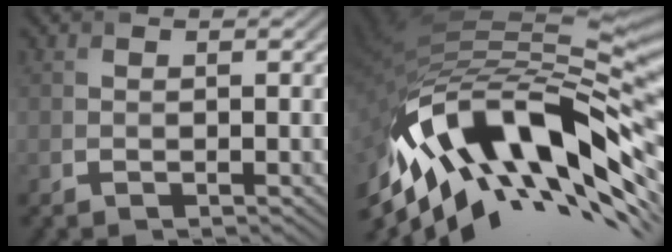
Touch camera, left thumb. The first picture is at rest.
{"total": 16.8, "force": [-5.5, 6.0, 14.7], "torque": [-0.272, -0.014, -0.094]}